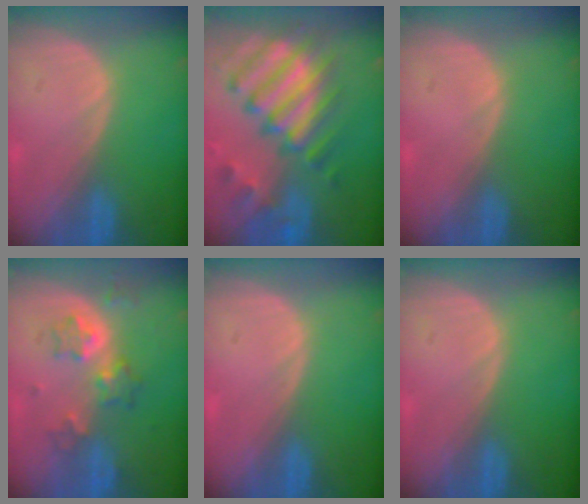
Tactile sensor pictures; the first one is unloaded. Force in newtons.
{"total": 12.3, "press": 10.6, "slide": 6.2}
{"total": 0.0}
{"total": 6.6, "press": 5.7, "slide": 3.2}
{"total": 0.0}
{"total": 0.0}